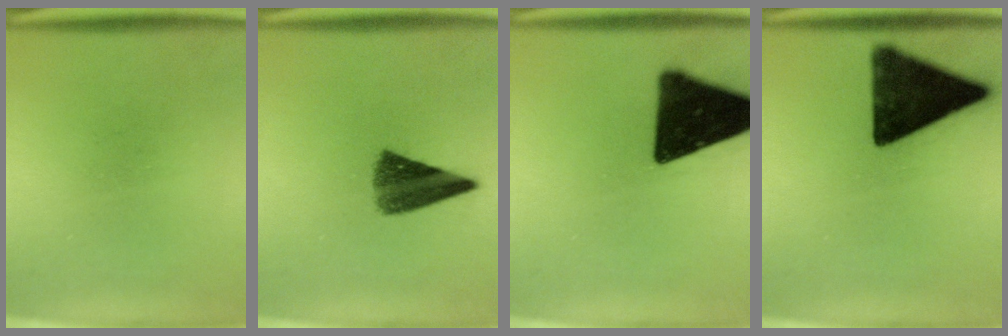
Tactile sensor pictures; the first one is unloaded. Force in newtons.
{"total": 8.0}
{"total": 19.6}
{"total": 15.9}